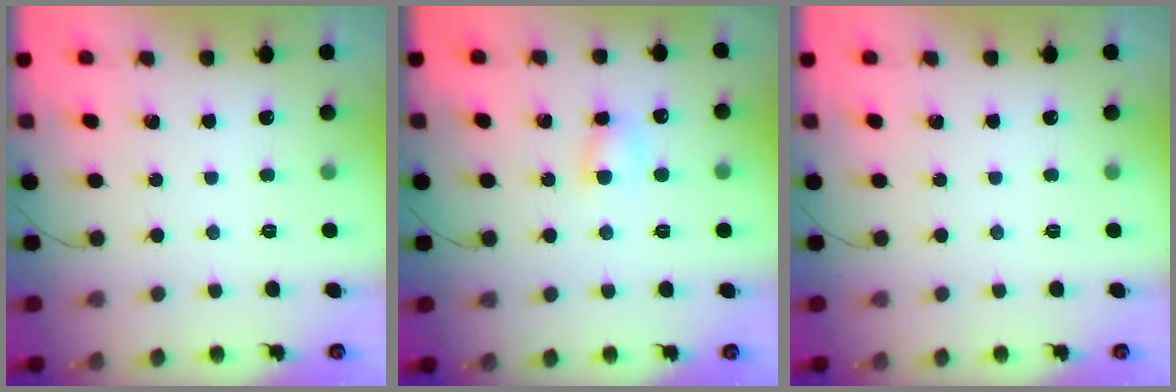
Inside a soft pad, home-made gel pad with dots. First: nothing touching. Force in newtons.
{"total": 4.7, "press": 4.6, "slide": 0.9}
{"total": 0.0}